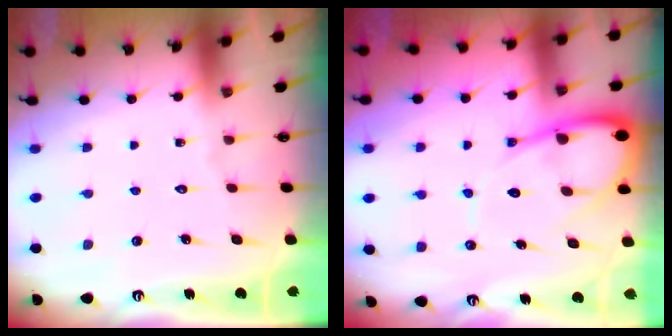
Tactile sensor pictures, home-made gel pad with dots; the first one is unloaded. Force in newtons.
{"total": 11.9, "press": 11.9, "slide": 1.3}